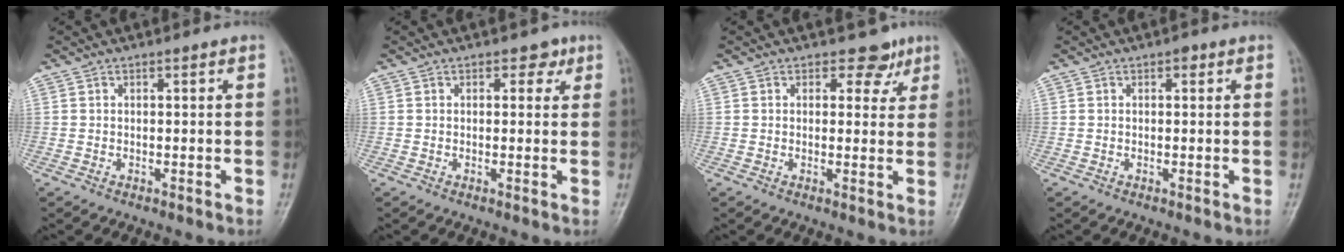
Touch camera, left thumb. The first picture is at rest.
{"total": 2.5, "force": [1.2, 1.7, 1.3], "torque": [0.004, -0.001, 0.009]}
{"total": 4.1, "force": [2.6, 2.9, 1.5], "torque": [0.014, -0.009, 0.030]}
{"total": 1.1, "force": [0.5, 0.7, 0.8], "torque": [-0.003, 0.002, 0.003]}